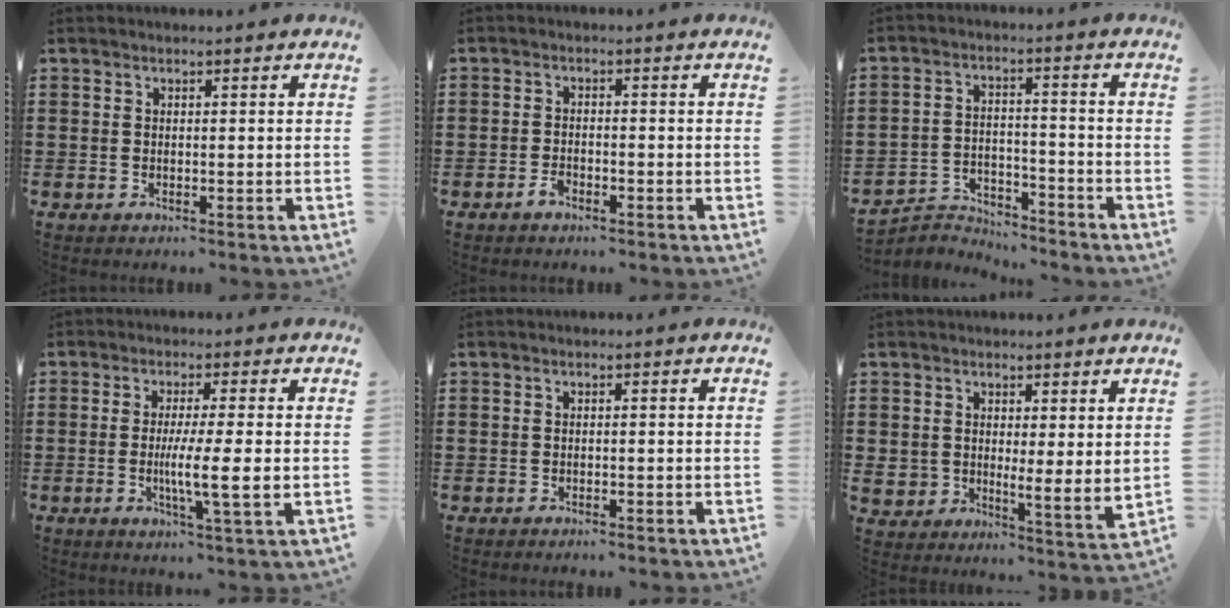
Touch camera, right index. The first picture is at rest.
{"total": 1.8, "force": [-1.3, 0.6, 1.1], "torque": [-0.022, -0.001, -0.026]}
{"total": 4.2, "force": [-4.1, 0.7, 0.2], "torque": [-0.010, 0.007, -0.087]}
{"total": 6.7, "force": [-0.9, 0.0, 6.7], "torque": [-0.116, -0.012, -0.018]}
{"total": 0.5, "force": [-0.4, 0.0, 0.3], "torque": [-0.006, -0.002, -0.009]}
{"total": 4.4, "force": [3.5, 2.4, 1.1], "torque": [-0.026, -0.016, 0.064]}